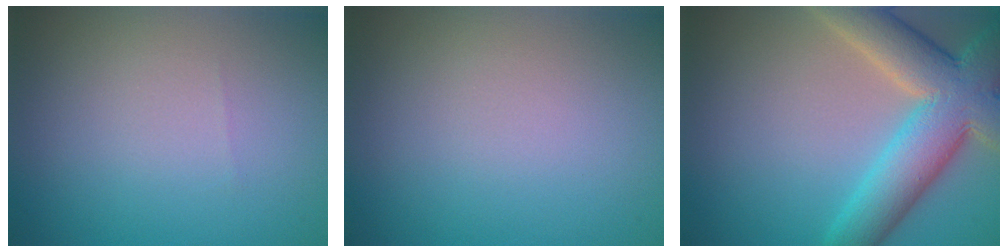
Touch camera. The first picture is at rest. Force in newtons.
{"total": 0.0}
{"total": 9.8, "press": 9.8, "slide": 1.0}